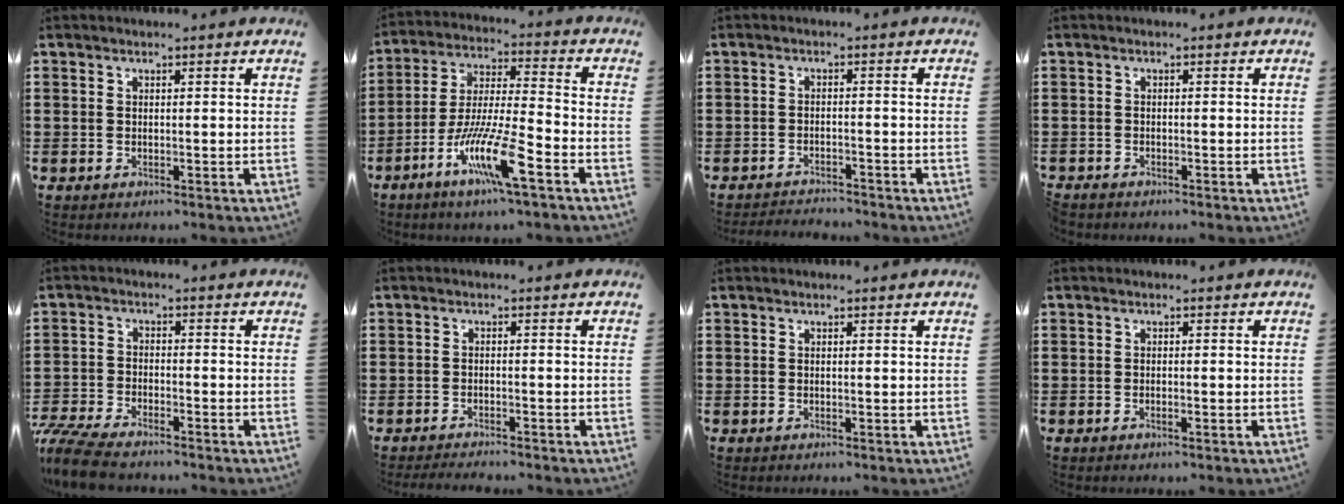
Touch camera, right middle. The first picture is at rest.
{"total": 11.5, "force": [-6.5, 1.4, 9.4], "torque": [-0.190, -0.004, -0.125]}
{"total": 2.3, "force": [-2.3, 0.2, 0.1], "torque": [-0.007, 0.000, -0.049]}
{"total": 0.8, "force": [-0.8, 0.1, -0.1], "torque": [0.000, 0.002, -0.017]}
{"total": 5.7, "force": [-5.3, 0.8, 2.0], "torque": [-0.064, -0.008, -0.111]}
{"total": 1.7, "force": [-1.7, 0.0, 0.4], "torque": [-0.010, 0.000, -0.033]}
{"total": 0.0}
{"total": 0.6, "force": [-0.3, 0.1, 0.5], "torque": [-0.010, -0.002, -0.006]}